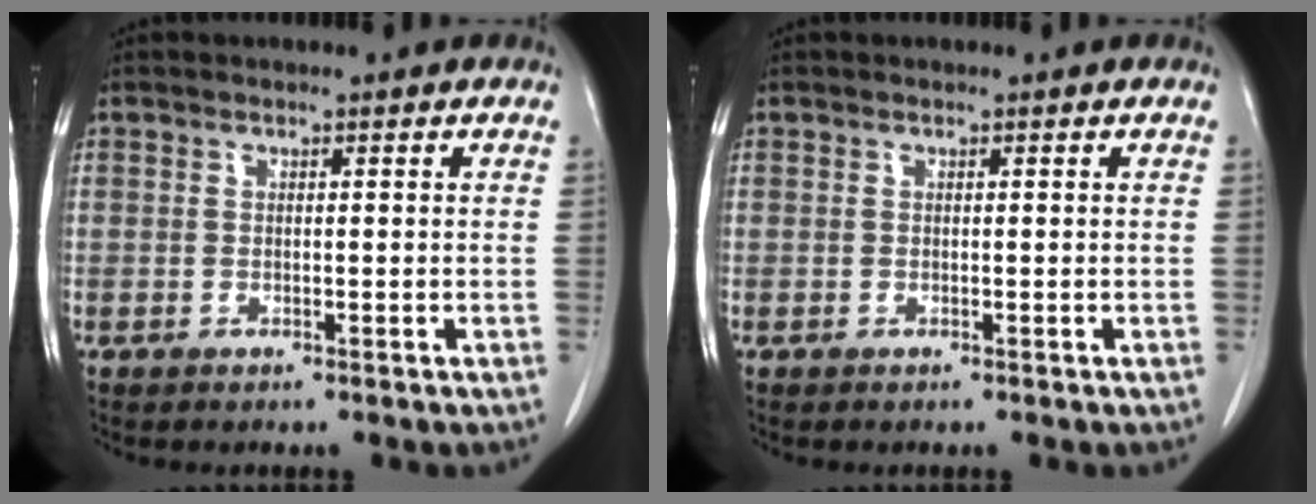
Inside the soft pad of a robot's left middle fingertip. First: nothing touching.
{"total": 0.0}